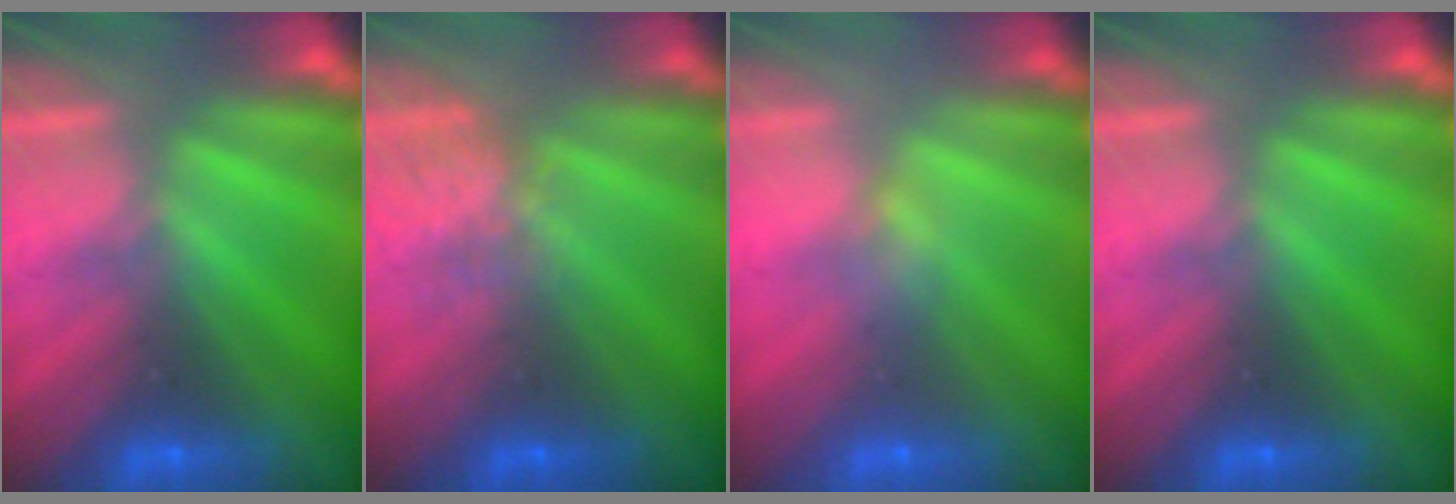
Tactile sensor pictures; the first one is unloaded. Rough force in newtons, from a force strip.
{"total": 2.5}
{"total": 2.4}
{"total": 0.0}